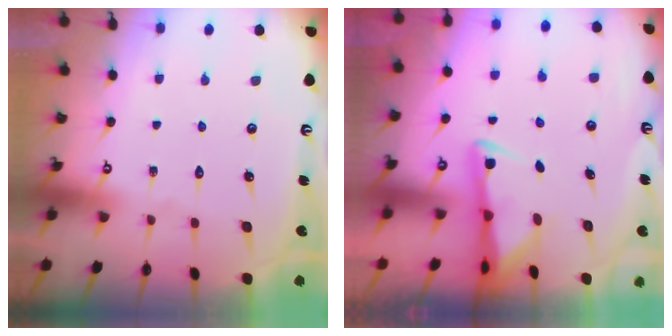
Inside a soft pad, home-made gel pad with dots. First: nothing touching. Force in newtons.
{"total": 2.9, "press": 2.8, "slide": 0.6}